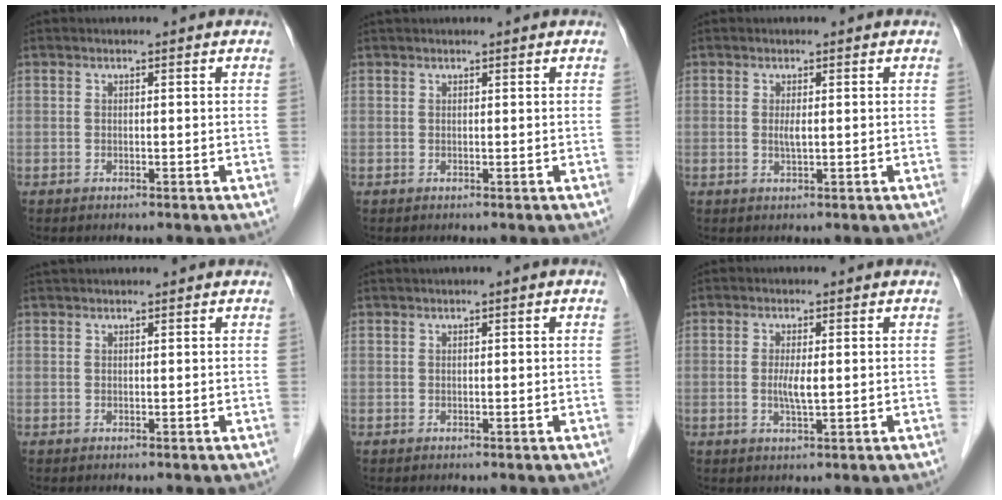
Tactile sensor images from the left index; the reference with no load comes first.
{"total": 1.4, "force": [1.3, 0.1, 0.5], "torque": [-0.007, 0.026, 0.025]}
{"total": 1.3, "force": [0.1, 0.2, 1.3], "torque": [-0.031, -0.002, 0.003]}
{"total": 2.6, "force": [2.4, 0.0, 0.8], "torque": [-0.007, 0.032, 0.042]}
{"total": 0.9, "force": [0.4, -0.1, 0.7], "torque": [-0.017, 0.008, 0.012]}
{"total": 2.6, "force": [0.0, 0.4, 2.6], "torque": [-0.057, -0.005, 0.001]}